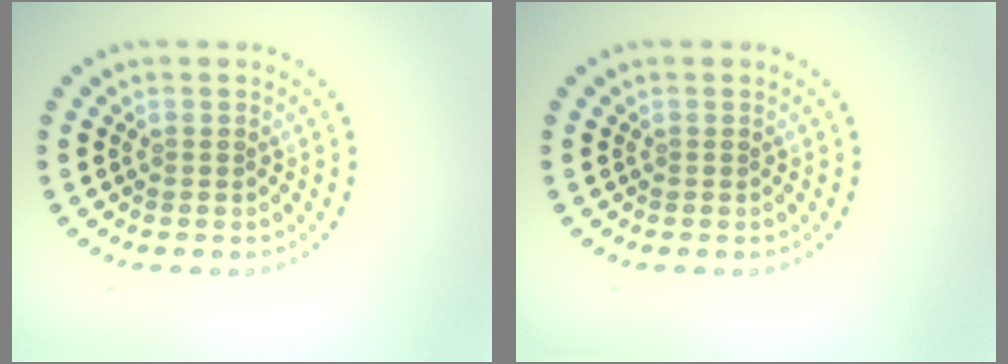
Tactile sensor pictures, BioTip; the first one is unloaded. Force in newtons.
{"total": 0.0}